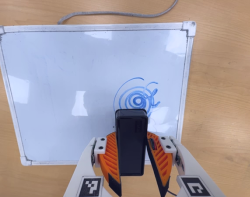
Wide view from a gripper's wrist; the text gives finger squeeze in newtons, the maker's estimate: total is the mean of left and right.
{"total": 5.5, "left": 4.9, "right": 6.1}